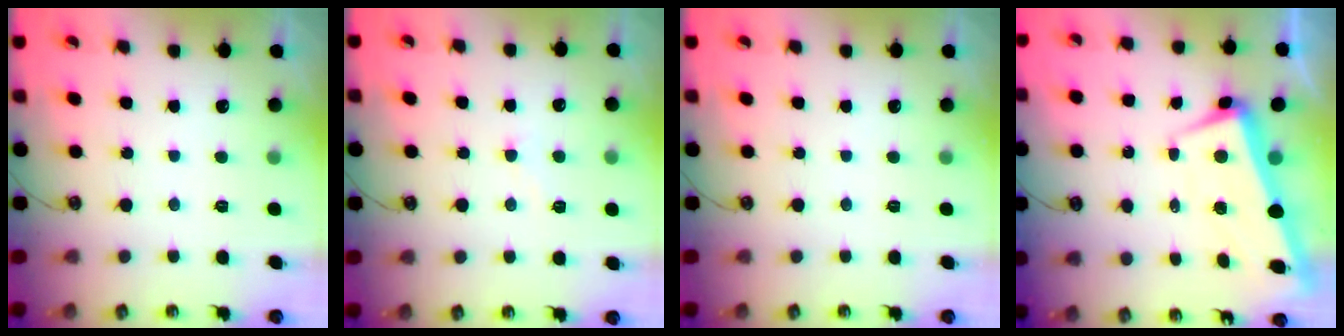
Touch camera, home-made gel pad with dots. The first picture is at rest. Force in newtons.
{"total": 0.9, "press": 0.6, "slide": 0.6}
{"total": 0.0}
{"total": 1.4, "press": 0.6, "slide": 1.3}